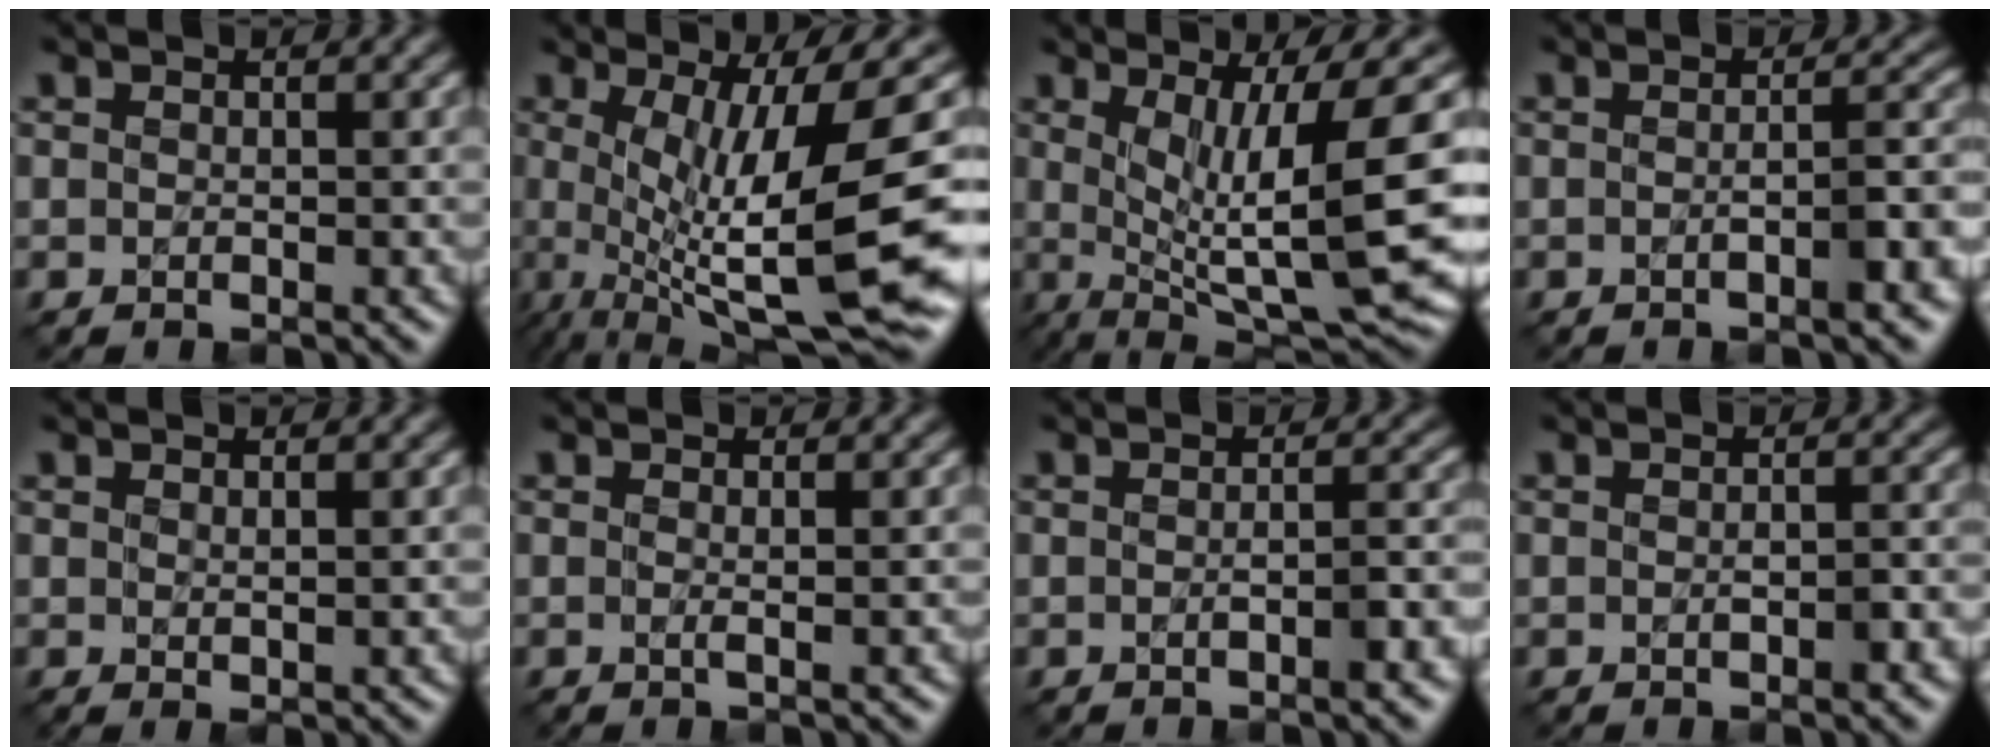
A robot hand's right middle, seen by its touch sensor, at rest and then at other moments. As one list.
[{"total": 13.1, "force": [-0.3, 2.9, 12.7], "torque": [-0.196, -0.007, 0.001]}, {"total": 11.3, "force": [1.1, 2.6, 10.9], "torque": [-0.169, -0.013, 0.023]}, {"total": 3.0, "force": [-1.1, 0.6, 2.7], "torque": [-0.043, 0.010, -0.025]}, {"total": 0.7, "force": [0.6, 0.0, 0.4], "torque": [-0.006, 0.002, 0.009]}, {"total": 0.8, "force": [0.0, 0.0, 0.8], "torque": [-0.013, 0.000, -0.005]}, {"total": 2.2, "force": [-0.9, 0.4, 2.0], "torque": [-0.032, 0.005, -0.018]}, {"total": 1.8, "force": [-0.7, 0.7, 1.5], "torque": [-0.027, 0.001, -0.011]}]